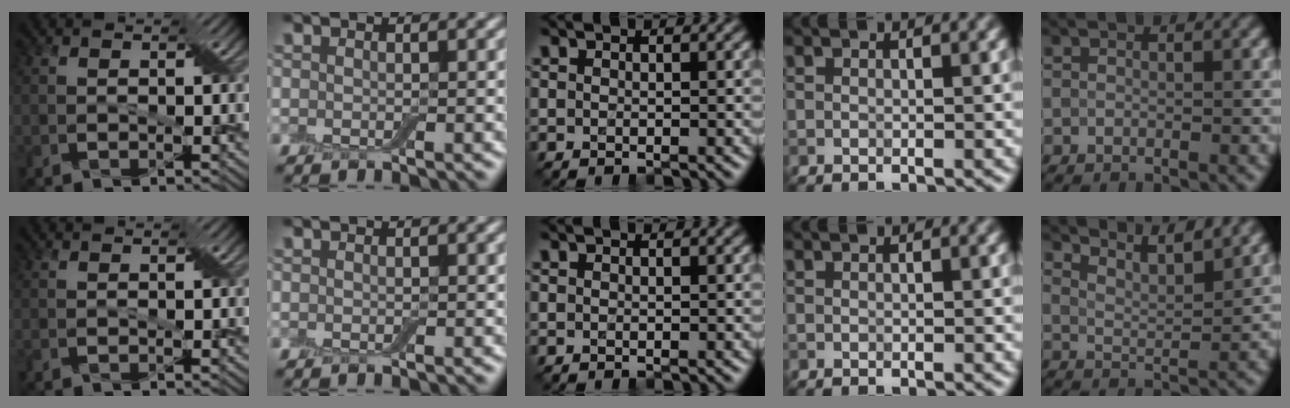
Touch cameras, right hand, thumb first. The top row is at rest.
{"little": {"total": 6.1, "force": [5.3, 1.4, 2.7], "torque": [-0.029, 0.016, 0.059]}}